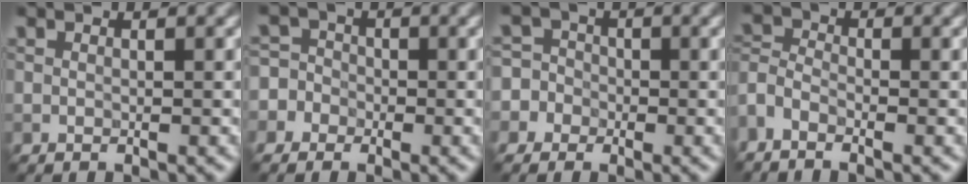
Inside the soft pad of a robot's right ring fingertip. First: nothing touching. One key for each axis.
{"total": 5.1, "fx": -2.3, "fy": 4.4, "fz": 0.9, "tx": 0.000, "ty": 0.013, "tz": -0.070}
{"total": 5.7, "fx": -2.2, "fy": 5.1, "fz": 1.0, "tx": -0.007, "ty": 0.017, "tz": -0.070}
{"total": 2.8, "fx": -1.9, "fy": 1.2, "fz": 1.6, "tx": -0.040, "ty": -0.002, "tz": -0.049}